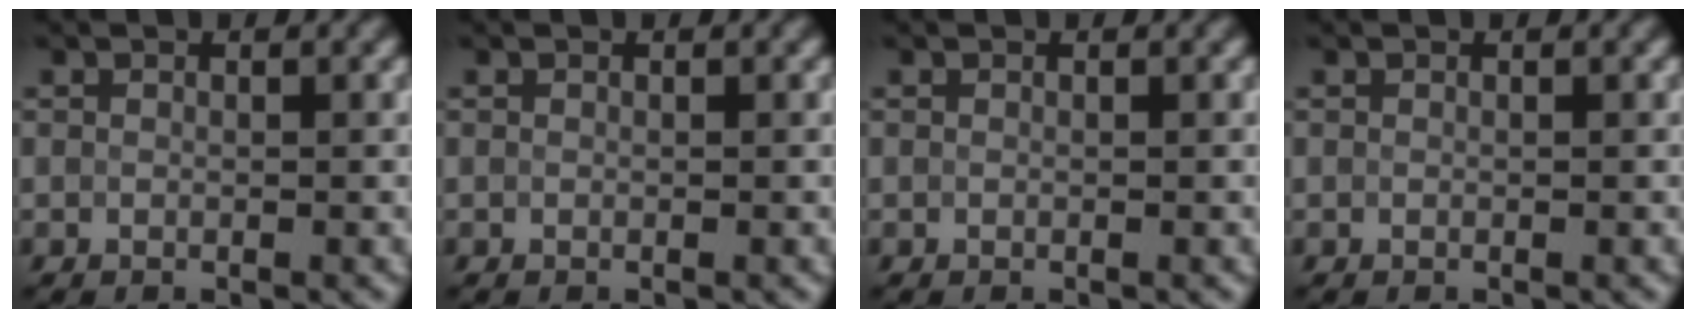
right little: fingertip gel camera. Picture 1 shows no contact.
{"total": 0.0}
{"total": 0.0}
{"total": 0.0}